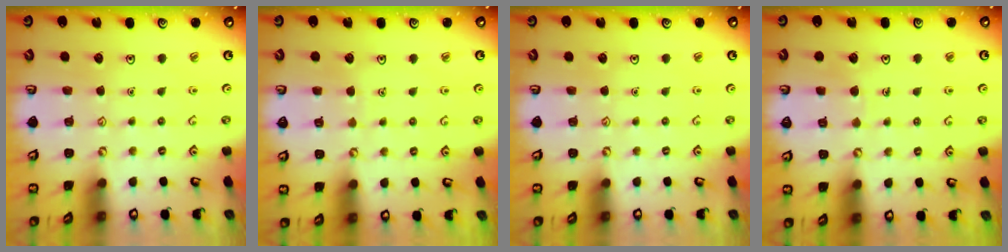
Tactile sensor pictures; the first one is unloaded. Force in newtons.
{"total": 1.7, "press": 1.7, "slide": 0.1}
{"total": 0.0}
{"total": 2.3, "press": 2.3, "slide": 0.1}